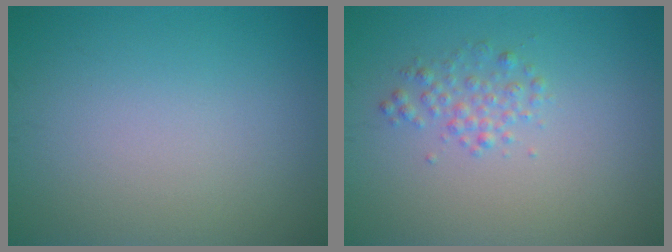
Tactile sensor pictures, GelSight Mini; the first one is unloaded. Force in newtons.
{"total": 1.7, "press": 1.7, "slide": 0.0}